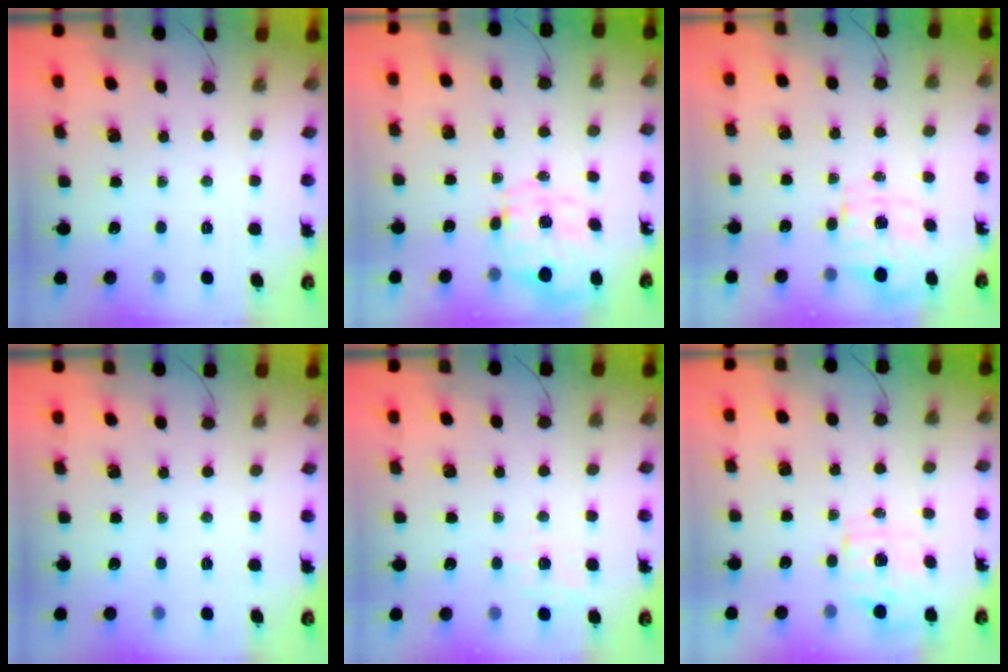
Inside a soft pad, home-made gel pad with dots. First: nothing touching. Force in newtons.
{"total": 2.5, "press": 2.4, "slide": 0.8}
{"total": 3.9, "press": 3.9, "slide": 0.8}
{"total": 0.0}
{"total": 1.4, "press": 0.5, "slide": 1.3}
{"total": 1.9, "press": 1.8, "slide": 0.5}